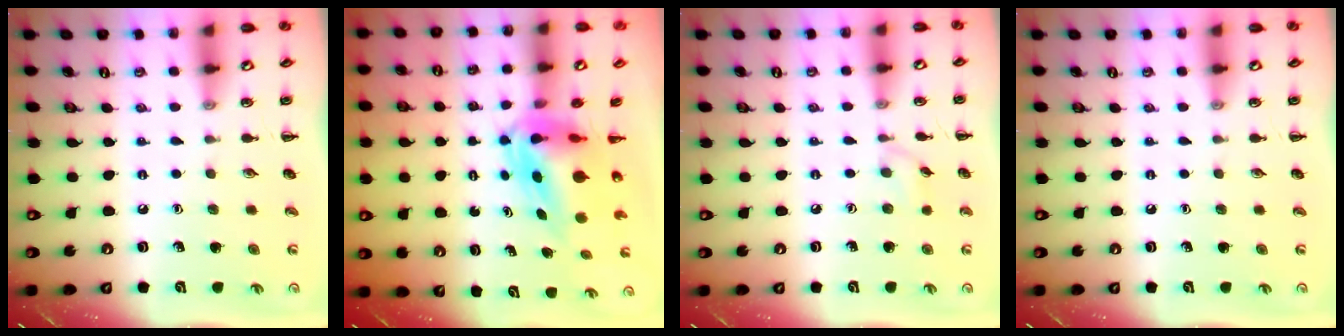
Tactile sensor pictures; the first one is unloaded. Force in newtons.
{"total": 6.7, "press": 6.4, "slide": 2.0}
{"total": 4.4, "press": 4.3, "slide": 0.9}
{"total": 0.0}